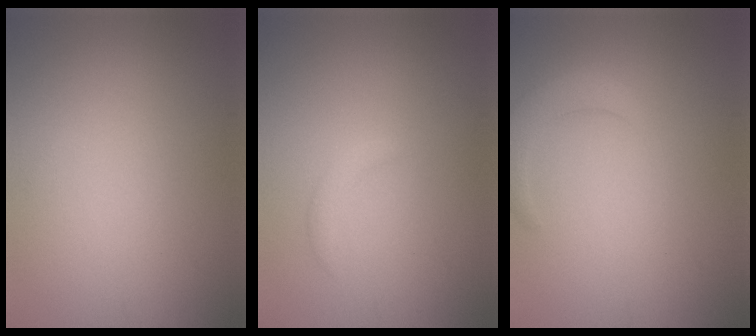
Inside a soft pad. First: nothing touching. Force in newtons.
{"total": 1.0, "press": 1.0, "slide": 0.0}
{"total": 2.7, "press": 2.7, "slide": 0.3}